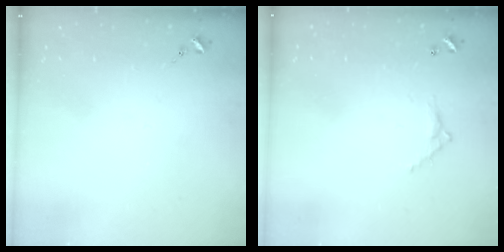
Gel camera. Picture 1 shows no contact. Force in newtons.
{"total": 4.6, "press": 4.6, "slide": 0.3}